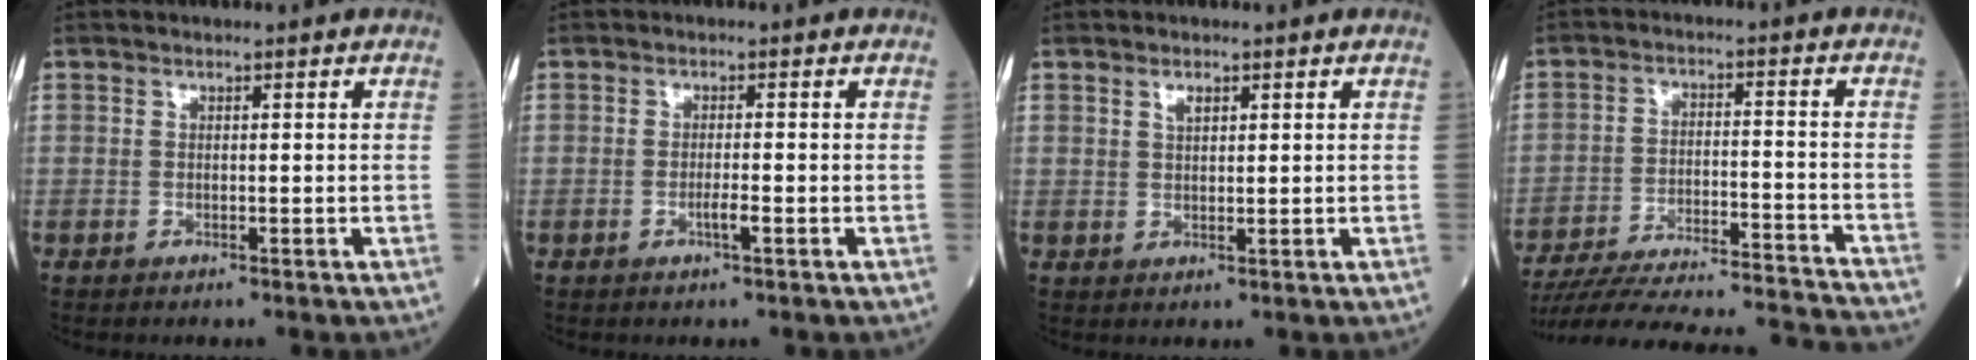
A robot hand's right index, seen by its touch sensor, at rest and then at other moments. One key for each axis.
{"total": 1.7, "fx": -0.7, "fy": 0.0, "fz": 1.6, "tx": -0.030, "ty": -0.002, "tz": -0.014}
{"total": 1.5, "fx": 0.9, "fy": 0.5, "fz": 1.1, "tx": -0.025, "ty": -0.002, "tz": 0.019}
{"total": 26.1, "fx": -24.7, "fy": 0.5, "fz": 8.6, "tx": -0.120, "ty": -0.033, "tz": -0.346}